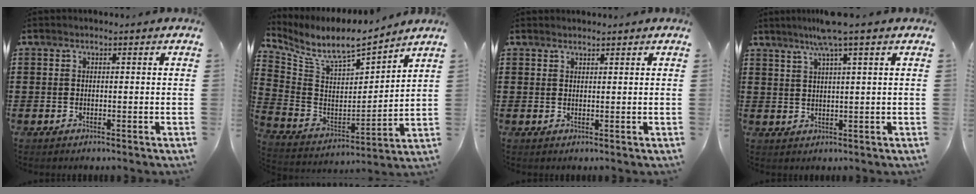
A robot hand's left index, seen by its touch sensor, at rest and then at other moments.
{"total": 8.0, "force": [7.0, 1.9, 3.4], "torque": [-0.101, -0.051, 0.117]}
{"total": 0.9, "force": [0.9, 0.1, 0.2], "torque": [-0.005, -0.001, 0.017]}
{"total": 5.1, "force": [3.4, -0.8, 3.7], "torque": [-0.080, 0.001, 0.058]}